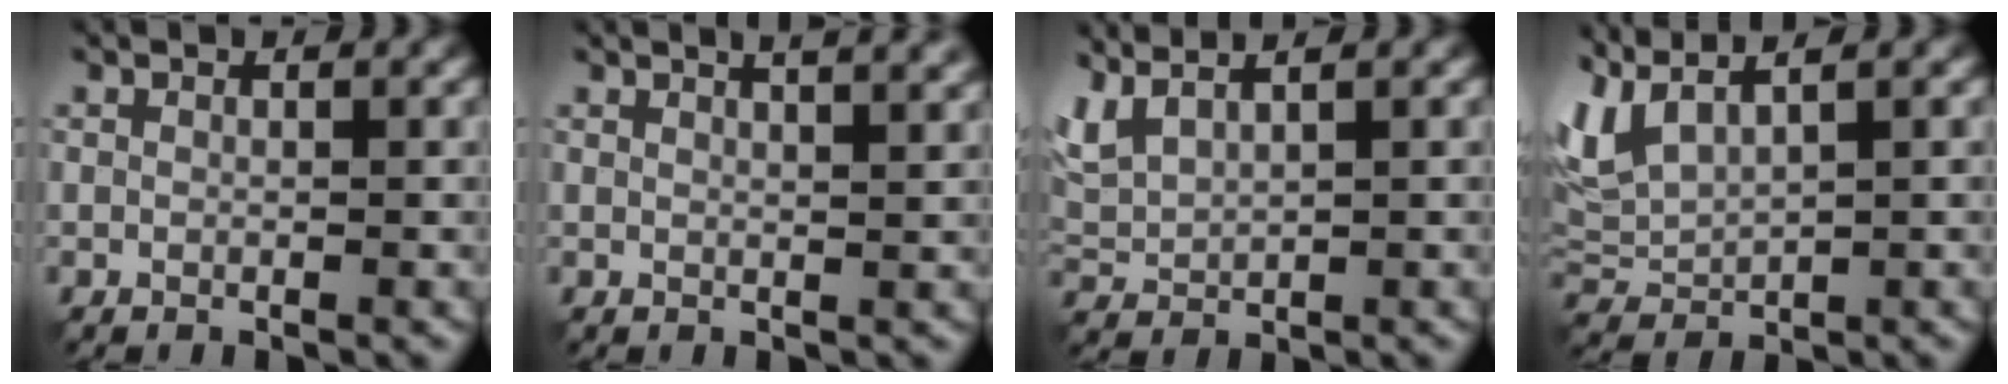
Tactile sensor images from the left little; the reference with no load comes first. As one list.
[{"total": 5.6, "force": [3.7, 2.3, 3.5], "torque": [-0.015, 0.037, 0.021]}, {"total": 3.4, "force": [2.6, 1.0, 1.8], "torque": [-0.057, 0.012, 0.059]}, {"total": 5.1, "force": [2.8, 1.8, 3.8], "torque": [-0.100, 0.015, 0.059]}]